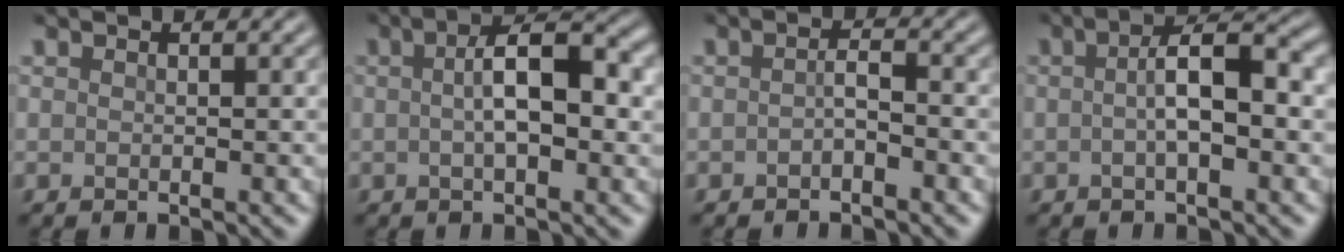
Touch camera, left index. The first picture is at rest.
{"total": 6.5, "force": [0.6, 2.4, 6.0], "torque": [-0.093, 0.009, 0.004]}
{"total": 1.3, "force": [-0.7, 0.4, 1.1], "torque": [-0.021, 0.003, -0.014]}
{"total": 5.0, "force": [0.0, 1.4, 4.8], "torque": [-0.084, 0.010, -0.003]}